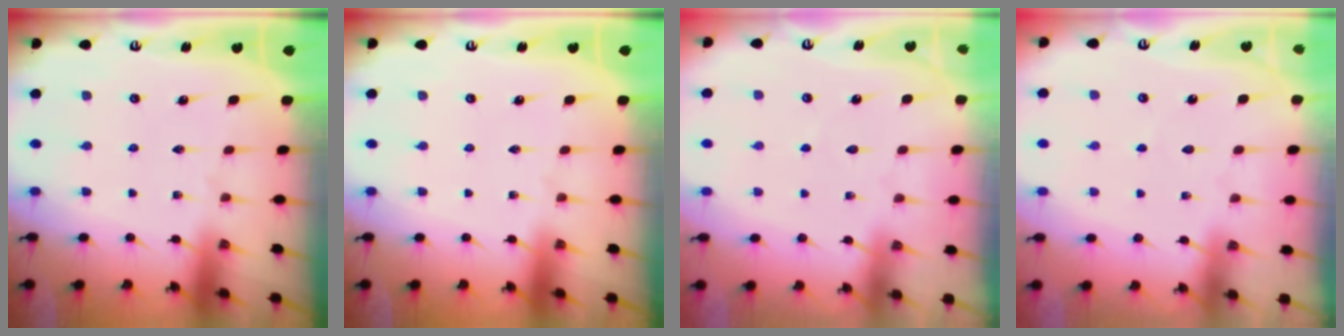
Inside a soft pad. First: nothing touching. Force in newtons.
{"total": 0.0}
{"total": 2.5, "press": 2.5, "slide": 0.4}
{"total": 2.5, "press": 2.5, "slide": 0.4}